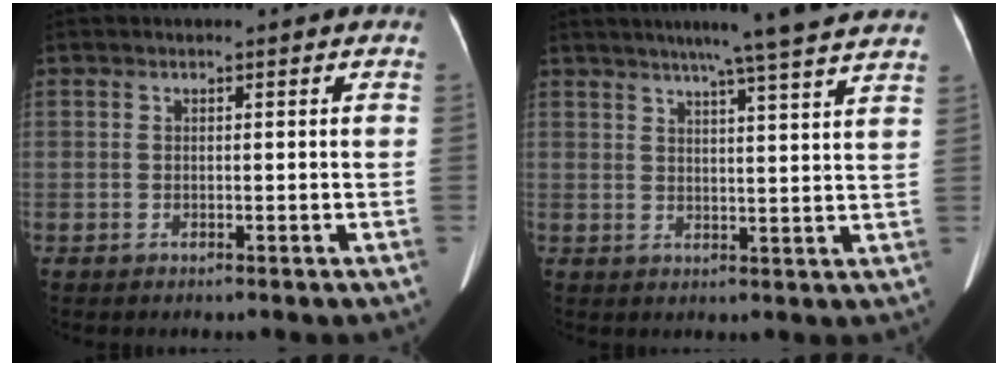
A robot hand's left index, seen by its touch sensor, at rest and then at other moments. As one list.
[{"total": 14.3, "force": [12.0, -1.2, 7.6], "torque": [-0.116, 0.001, 0.138]}]